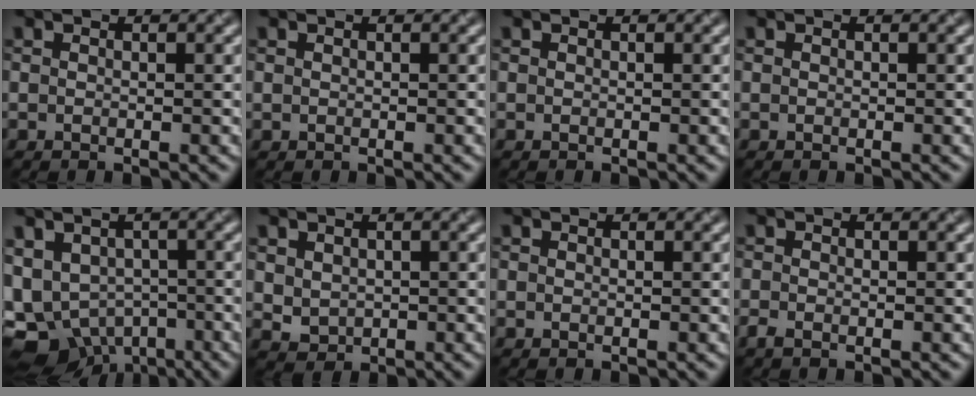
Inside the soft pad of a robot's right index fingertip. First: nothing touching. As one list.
[{"total": 0.0}, {"total": 0.0}, {"total": 0.0}, {"total": 9.4, "force": [-3.1, 7.0, 5.4], "torque": [-0.101, -0.022, -0.040]}, {"total": 1.6, "force": [0.4, 1.3, 0.8], "torque": [-0.022, -0.006, 0.013]}, {"total": 0.0}, {"total": 1.1, "force": [-0.9, 0.3, 0.6], "torque": [-0.016, -0.002, -0.017]}]